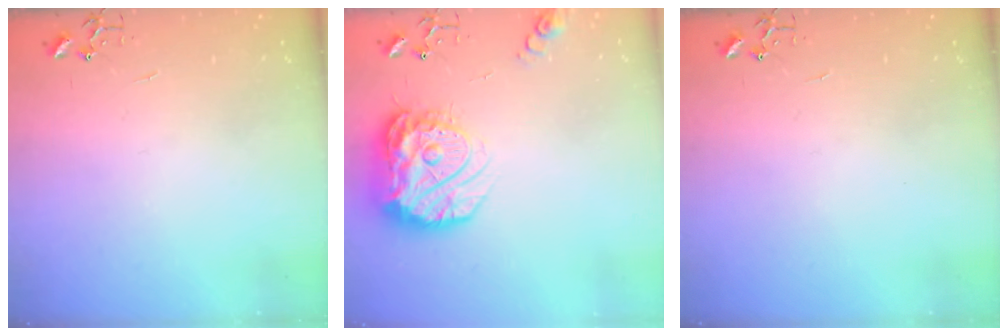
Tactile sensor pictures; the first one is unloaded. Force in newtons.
{"total": 18.2, "press": 18.1, "slide": 1.7}
{"total": 0.0}